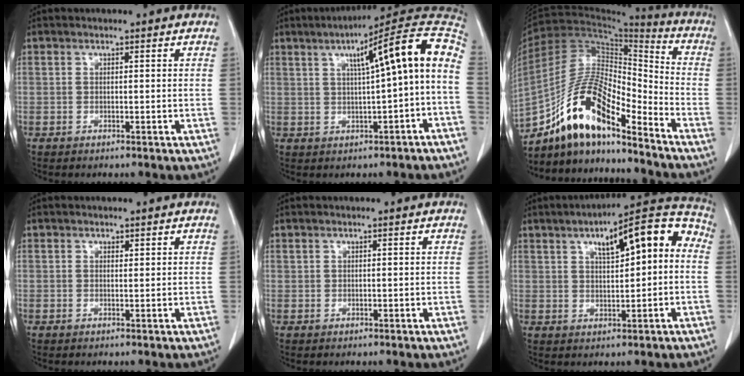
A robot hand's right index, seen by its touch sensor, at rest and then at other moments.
{"total": 13.9, "force": [1.8, 0.7, 13.8], "torque": [-0.191, 0.042, 0.021]}
{"total": 15.2, "force": [-11.5, 3.8, 9.2], "torque": [-0.170, 0.028, -0.206]}
{"total": 0.5, "force": [0.4, 0.3, 0.2], "torque": [-0.002, -0.002, 0.004]}
{"total": 0.0}
{"total": 13.1, "force": [2.9, 3.8, 12.3], "torque": [-0.162, 0.044, 0.036]}